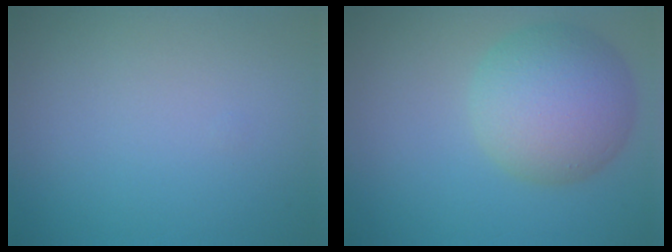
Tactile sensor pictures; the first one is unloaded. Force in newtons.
{"total": 7.3, "press": 7.3, "slide": 0.3}